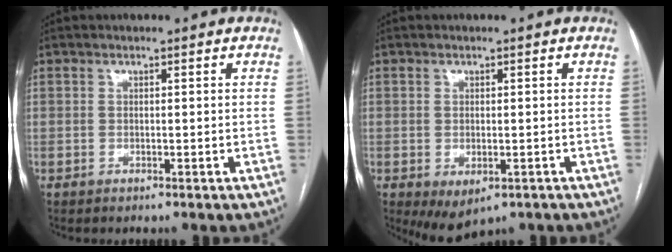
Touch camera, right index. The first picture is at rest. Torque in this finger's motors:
{"motor_torque": [1.30, -0.84, 0.38, 0.05]}